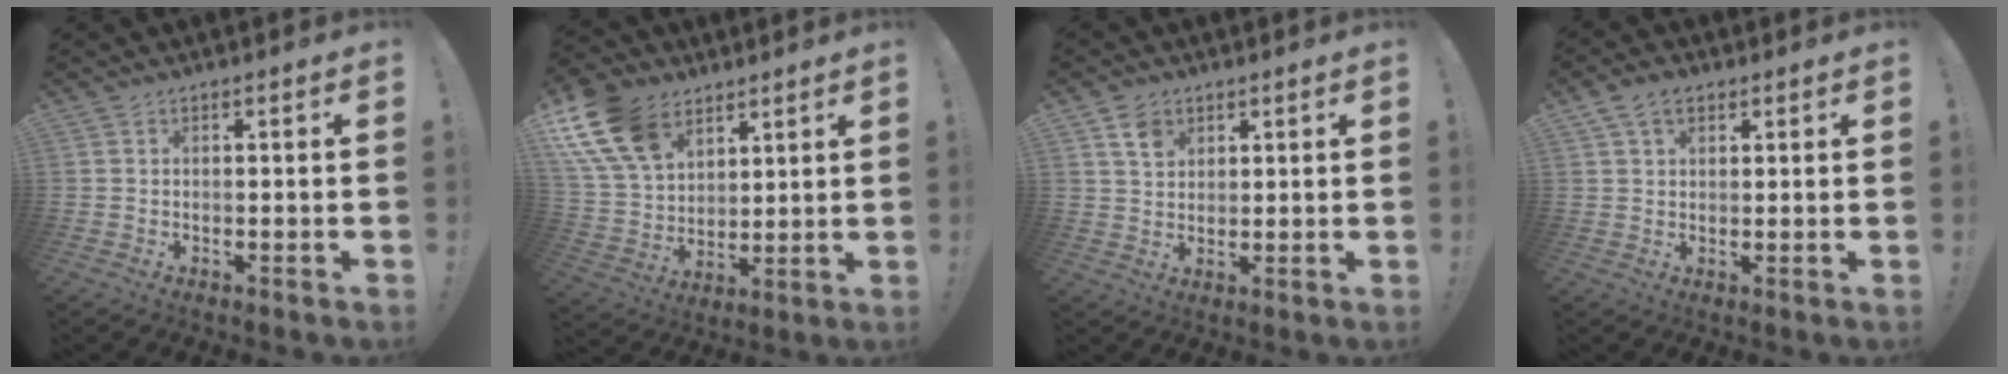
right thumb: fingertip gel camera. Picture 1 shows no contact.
{"total": 18.0, "force": [9.9, 12.0, 9.0], "torque": [-0.185, -0.046, 0.191]}
{"total": 5.6, "force": [3.3, 3.9, 2.2], "torque": [-0.034, -0.009, 0.062]}
{"total": 5.4, "force": [2.6, 3.5, 3.1], "torque": [-0.056, -0.002, 0.051]}